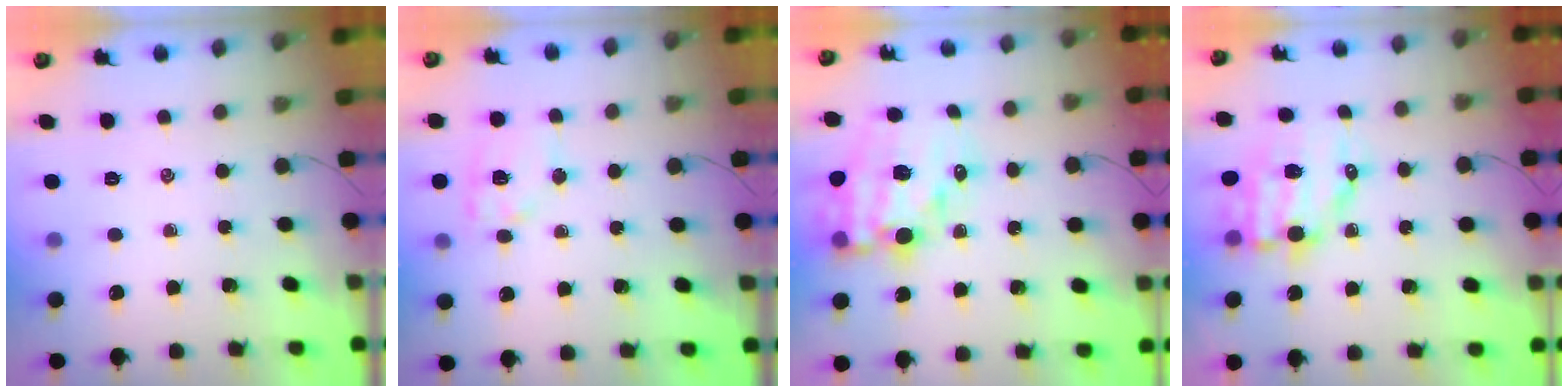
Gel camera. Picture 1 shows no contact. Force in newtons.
{"total": 10.4, "press": 10.3, "slide": 1.6}
{"total": 16.0, "press": 15.4, "slide": 4.1}
{"total": 11.8, "press": 11.6, "slide": 2.2}